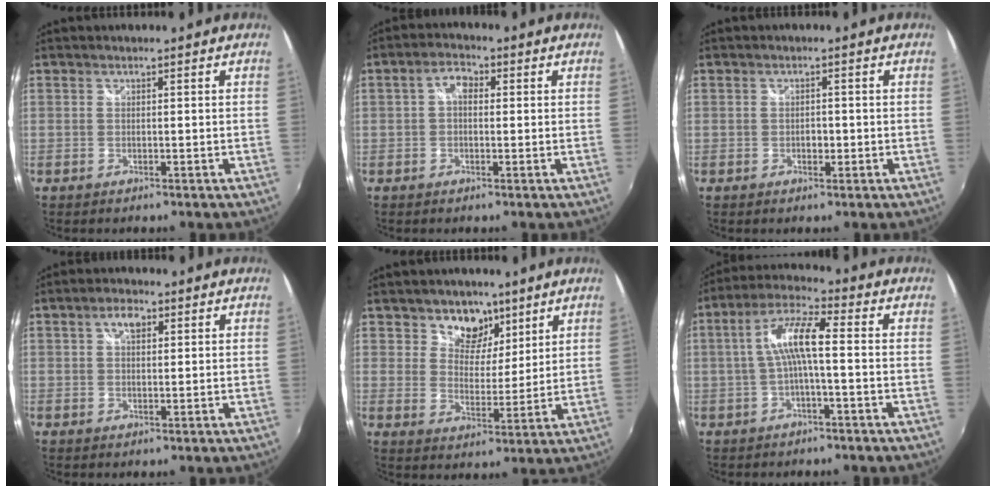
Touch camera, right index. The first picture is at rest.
{"total": 3.4, "force": [0.3, 2.3, 2.5], "torque": [-0.046, 0.013, 0.003]}
{"total": 1.7, "force": [-0.4, 1.3, 0.9], "torque": [-0.015, 0.001, -0.007]}
{"total": 3.2, "force": [1.3, 1.8, 2.4], "torque": [-0.039, 0.009, 0.021]}
{"total": 7.7, "force": [4.9, 5.4, 2.5], "torque": [-0.030, -0.012, 0.079]}
{"total": 7.7, "force": [-0.6, 1.2, 7.6], "torque": [-0.160, 0.017, -0.010]}